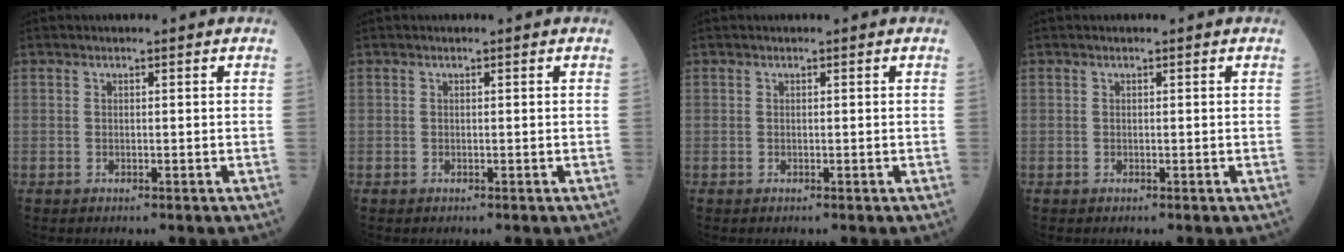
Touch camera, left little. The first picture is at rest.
{"total": 0.0}
{"total": 0.0}
{"total": 0.0}